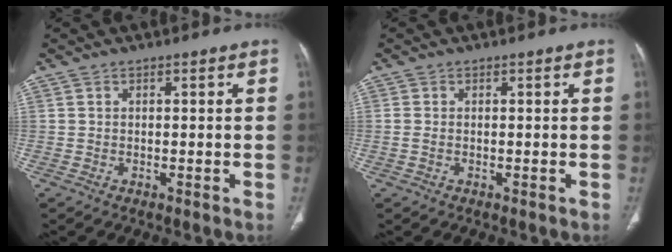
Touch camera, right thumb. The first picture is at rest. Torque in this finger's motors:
{"motor_torque": [-0.09, -0.15, -0.15, 0.12, -0.05]}